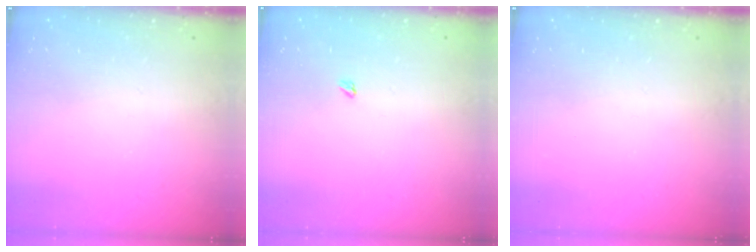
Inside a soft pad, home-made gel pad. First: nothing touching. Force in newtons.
{"total": 2.4, "press": 2.4, "slide": 0.4}
{"total": 0.0}